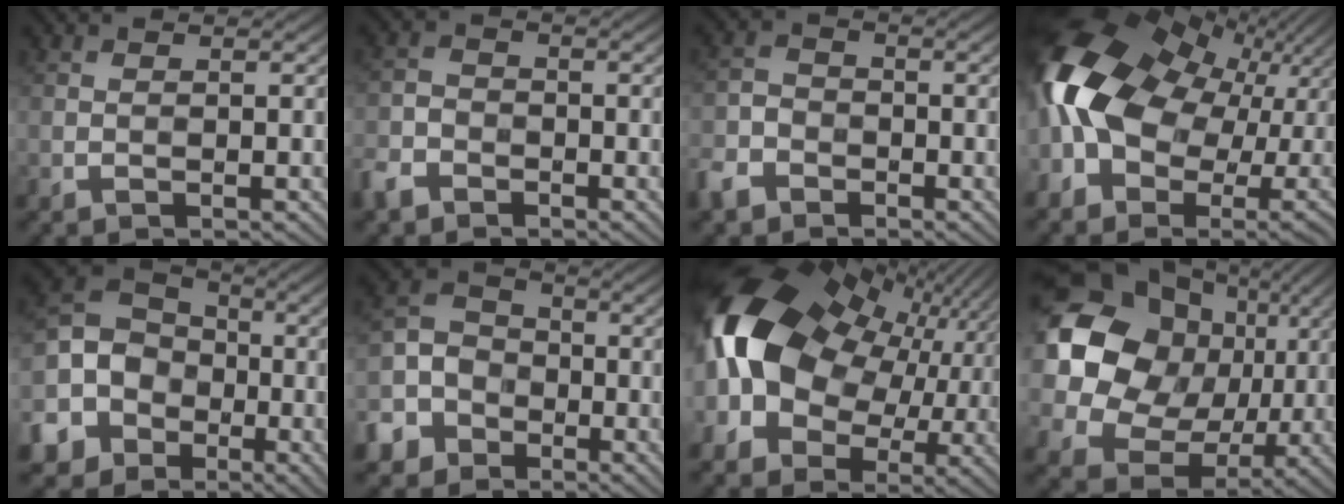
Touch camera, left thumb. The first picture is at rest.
{"total": 4.3, "force": [-3.0, 2.7, 1.4], "torque": [-0.042, -0.005, -0.071]}
{"total": 4.8, "force": [-3.2, 3.2, 1.6], "torque": [-0.049, -0.003, -0.077]}
{"total": 17.2, "force": [-0.6, 12.0, 12.3], "torque": [-0.247, -0.024, 0.013]}
{"total": 13.5, "force": [-5.4, 11.4, 4.7], "torque": [-0.143, -0.042, -0.120]}
{"total": 8.8, "force": [-4.7, 6.8, 2.9], "torque": [-0.083, -0.023, -0.110]}
{"total": 20.5, "force": [1.7, 14.2, 14.7], "torque": [-0.292, -0.020, 0.045]}
{"total": 19.5, "force": [4.6, 16.6, 9.2], "torque": [-0.269, 0.025, 0.100]}